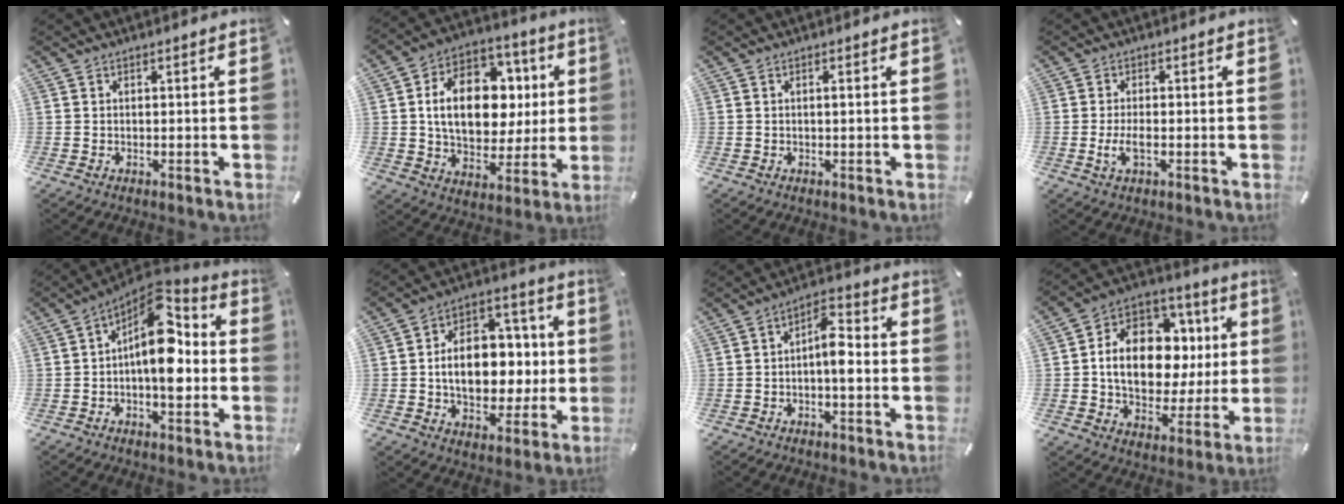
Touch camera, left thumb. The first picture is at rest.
{"total": 18.1, "force": [2.3, 13.1, 12.3], "torque": [-0.214, 0.004, 0.047]}
{"total": 0.7, "force": [0.0, 0.0, 0.7], "torque": [-0.014, -0.001, 0.000]}
{"total": 3.9, "force": [-0.9, 1.5, 3.5], "torque": [-0.079, -0.004, -0.019]}
{"total": 13.2, "force": [0.6, 6.7, 11.3], "torque": [-0.193, -0.030, 0.006]}
{"total": 14.8, "force": [-1.1, 11.0, 9.9], "torque": [-0.168, 0.005, -0.015]}
{"total": 7.3, "force": [-1.3, 3.2, 6.4], "torque": [-0.102, 0.016, -0.022]}
{"total": 17.3, "force": [0.8, 13.2, 11.2], "torque": [-0.189, -0.005, 0.020]}